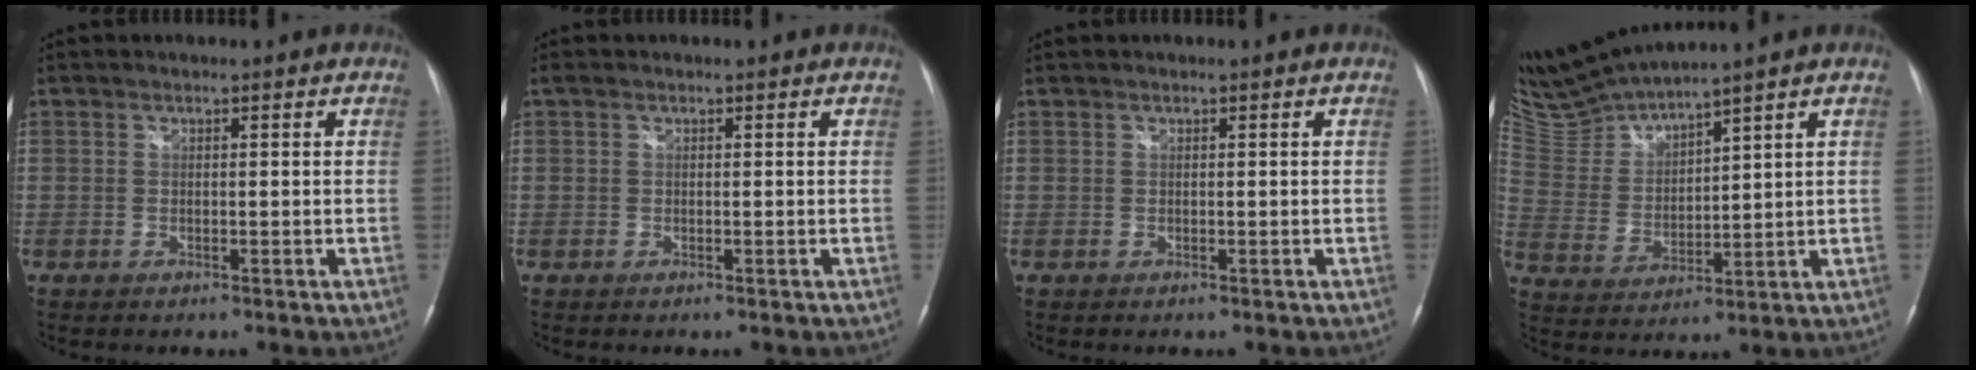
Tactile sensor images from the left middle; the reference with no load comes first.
{"total": 0.0}
{"total": 0.0}
{"total": 9.3, "force": [9.0, -1.0, 2.2], "torque": [-0.068, 0.000, 0.196]}